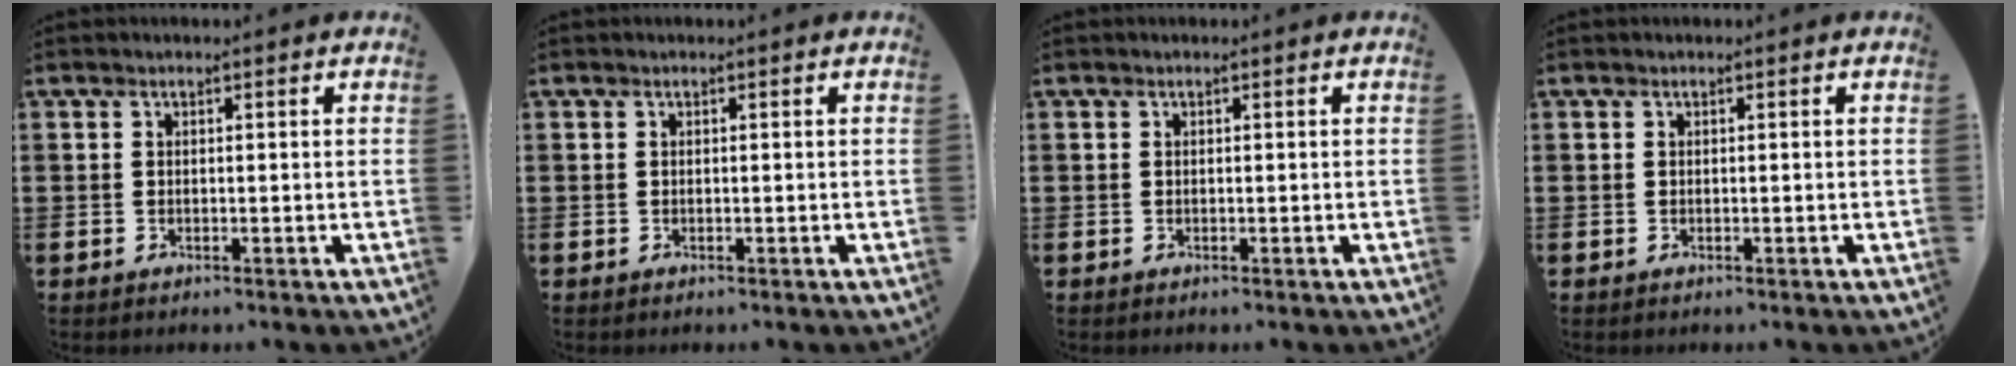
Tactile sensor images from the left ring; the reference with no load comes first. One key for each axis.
{"total": 0.0}
{"total": 0.0}
{"total": 0.0}